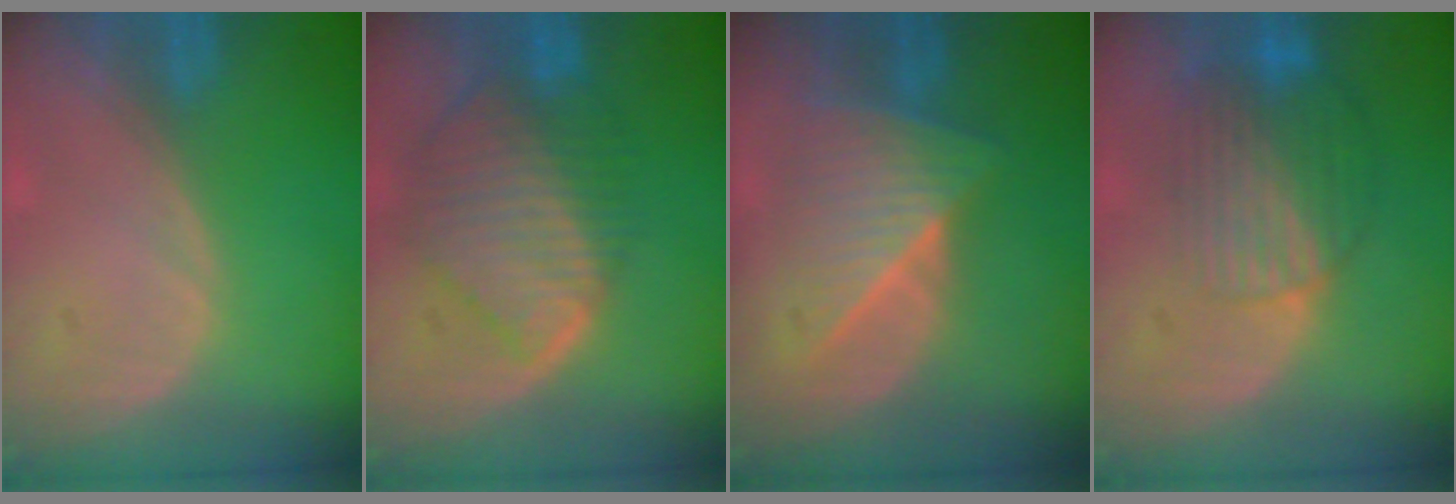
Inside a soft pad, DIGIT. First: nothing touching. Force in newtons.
{"total": 9.7, "press": 8.5, "slide": 4.7}
{"total": 7.0, "press": 7.0, "slide": 0.2}
{"total": 8.5, "press": 7.3, "slide": 4.3}